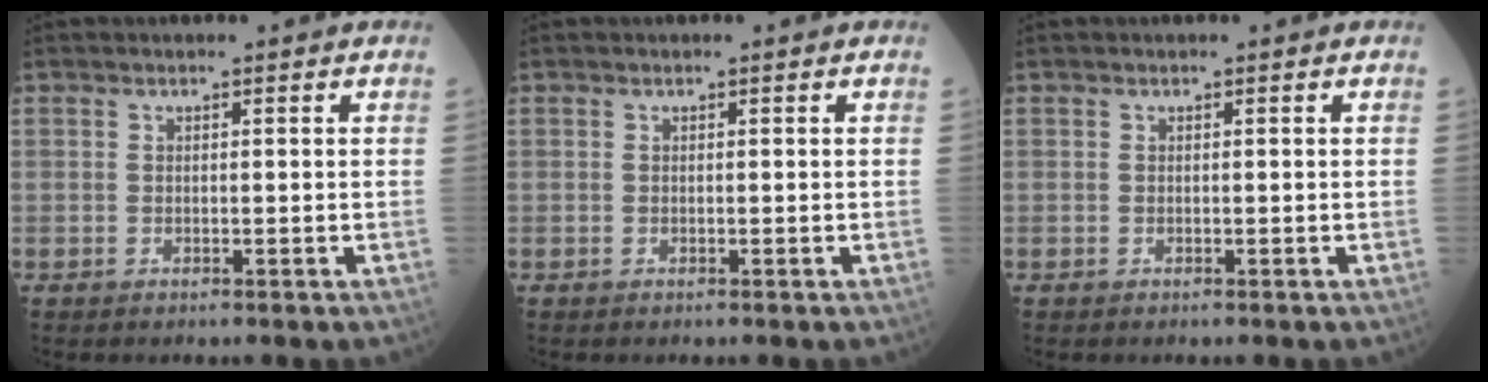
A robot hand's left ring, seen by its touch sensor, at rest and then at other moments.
{"total": 0.0}
{"total": 0.0}